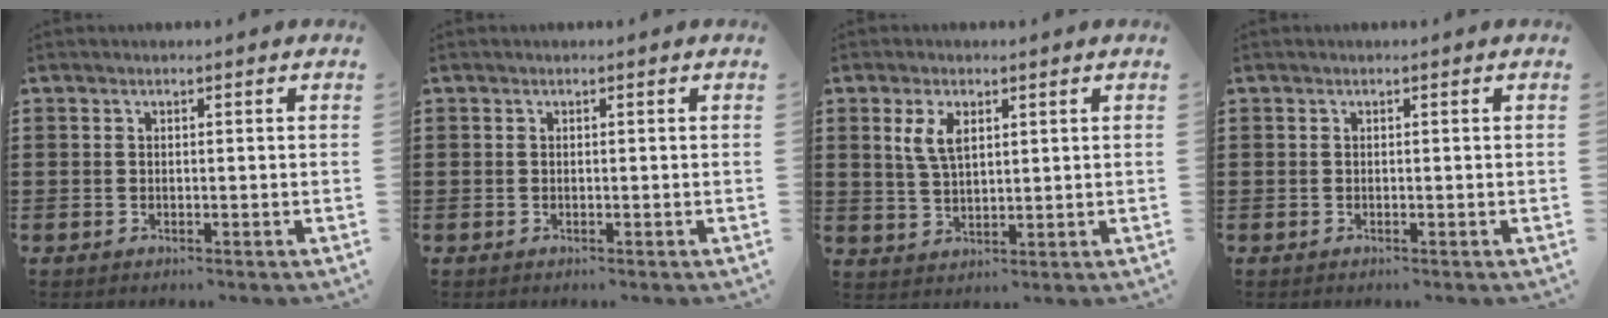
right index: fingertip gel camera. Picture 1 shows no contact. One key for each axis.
{"total": 0.0}
{"total": 4.5, "fx": 1.8, "fy": 2.2, "fz": 3.6, "tx": -0.078, "ty": 0.008, "tz": 0.031}
{"total": 0.0}